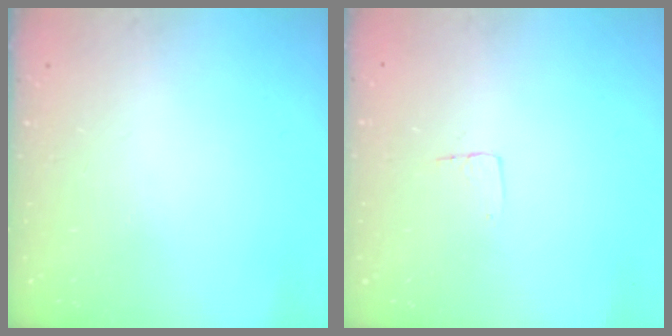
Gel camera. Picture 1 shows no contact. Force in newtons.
{"total": 2.9, "press": 2.9, "slide": 0.2}